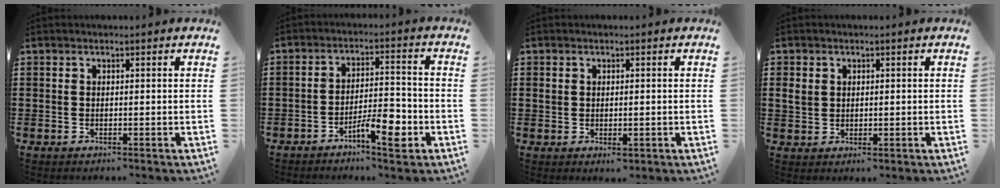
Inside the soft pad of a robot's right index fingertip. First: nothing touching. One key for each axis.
{"total": 7.3, "fx": -4.0, "fy": 2.2, "fz": 5.7, "tx": -0.095, "ty": 0.009, "tz": -0.068}
{"total": 1.7, "fx": 0.0, "fy": 1.1, "fz": 1.3, "tx": -0.027, "ty": 0.004, "tz": -0.001}
{"total": 2.2, "fx": 0.5, "fy": 1.9, "fz": 1.1, "tx": -0.028, "ty": 0.008, "tz": 0.008}